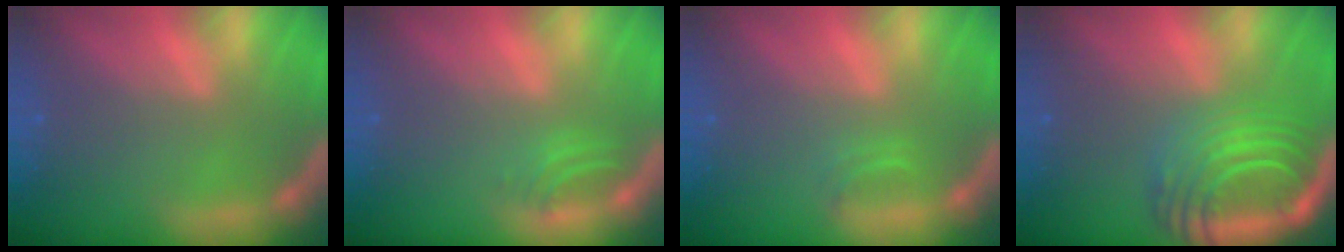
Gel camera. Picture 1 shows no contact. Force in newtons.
{"total": 1.5}
{"total": 0.9}
{"total": 10.1}